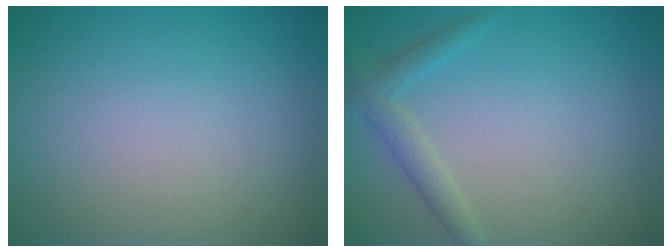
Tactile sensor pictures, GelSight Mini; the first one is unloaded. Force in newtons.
{"total": 2.0, "press": 2.0, "slide": 0.1}